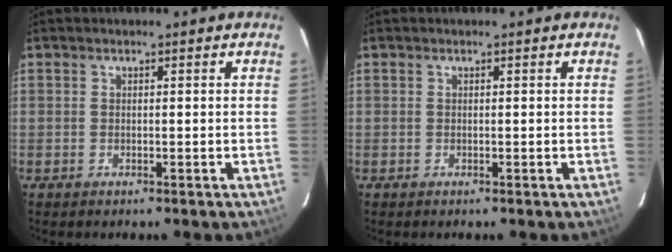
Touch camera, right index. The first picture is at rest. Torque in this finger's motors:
{"motor_torque": [0.00, 0.00, 0.02, 0.00]}